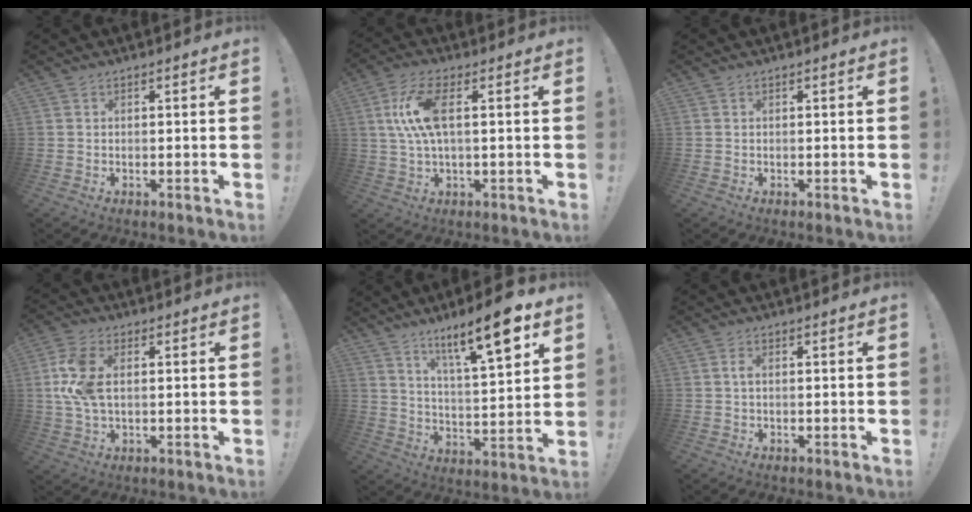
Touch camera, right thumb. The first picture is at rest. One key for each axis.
{"total": 11.5, "fx": 1.8, "fy": 4.3, "fz": 10.5, "tx": -0.204, "ty": -0.006, "tz": 0.030}
{"total": 0.0}
{"total": 10.2, "fx": 1.2, "fy": 6.1, "fz": 8.1, "tx": -0.169, "ty": 0.001, "tz": 0.024}
{"total": 15.6, "fx": 9.2, "fy": 2.8, "fz": 12.2, "tx": -0.192, "ty": -0.049, "tz": 0.138}
{"total": 1.4, "fx": -0.1, "fy": 0.4, "fz": 1.3, "tx": -0.025, "ty": 0.005, "tz": -0.004}